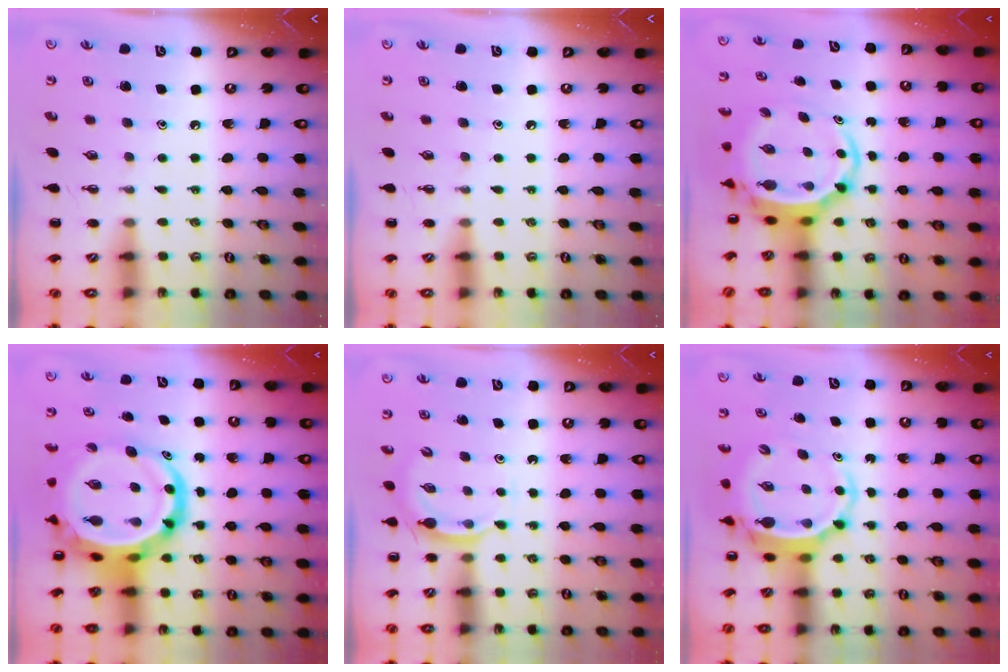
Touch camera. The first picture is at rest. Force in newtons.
{"total": 0.0}
{"total": 6.4, "press": 6.2, "slide": 1.8}
{"total": 14.2, "press": 13.7, "slide": 4.0}
{"total": 2.9, "press": 2.8, "slide": 0.7}
{"total": 5.1, "press": 4.9, "slide": 1.2}